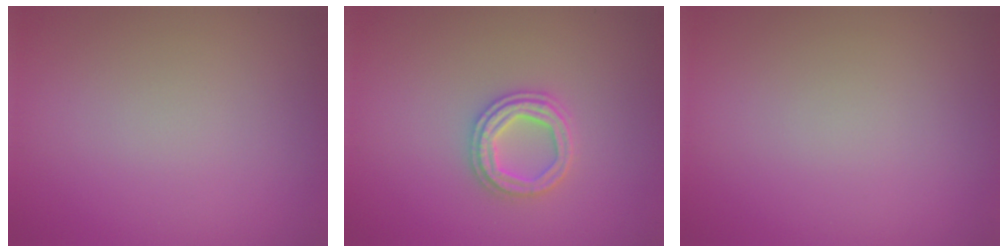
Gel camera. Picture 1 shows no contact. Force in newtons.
{"total": 3.3, "press": 3.2, "slide": 0.6}
{"total": 0.0}